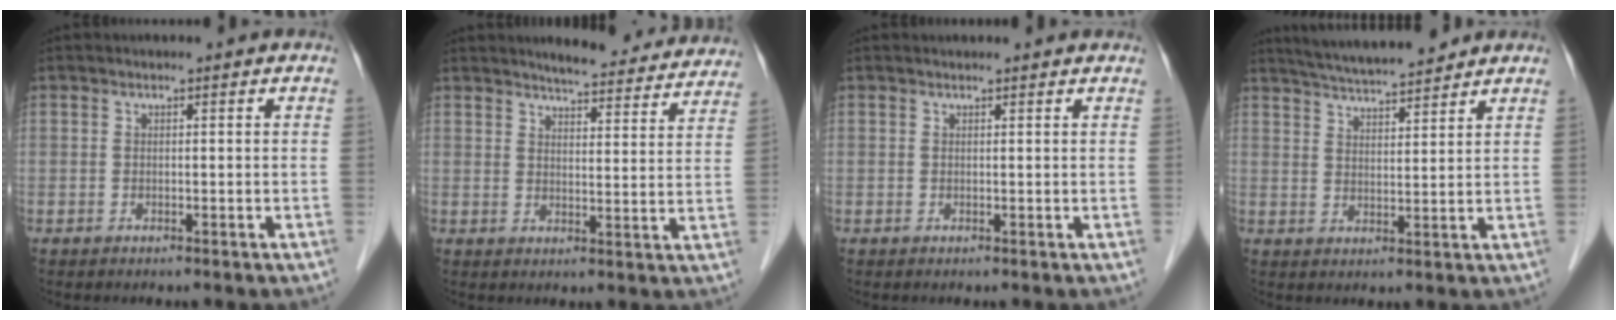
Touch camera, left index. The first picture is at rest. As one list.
[{"total": 14.6, "force": [13.8, 2.4, 4.3], "torque": [-0.036, -0.016, 0.152]}, {"total": 3.0, "force": [2.9, 0.3, 0.7], "torque": [-0.012, 0.019, 0.032]}, {"total": 9.9, "force": [9.1, 0.6, 3.9], "torque": [-0.069, 0.020, 0.146]}]